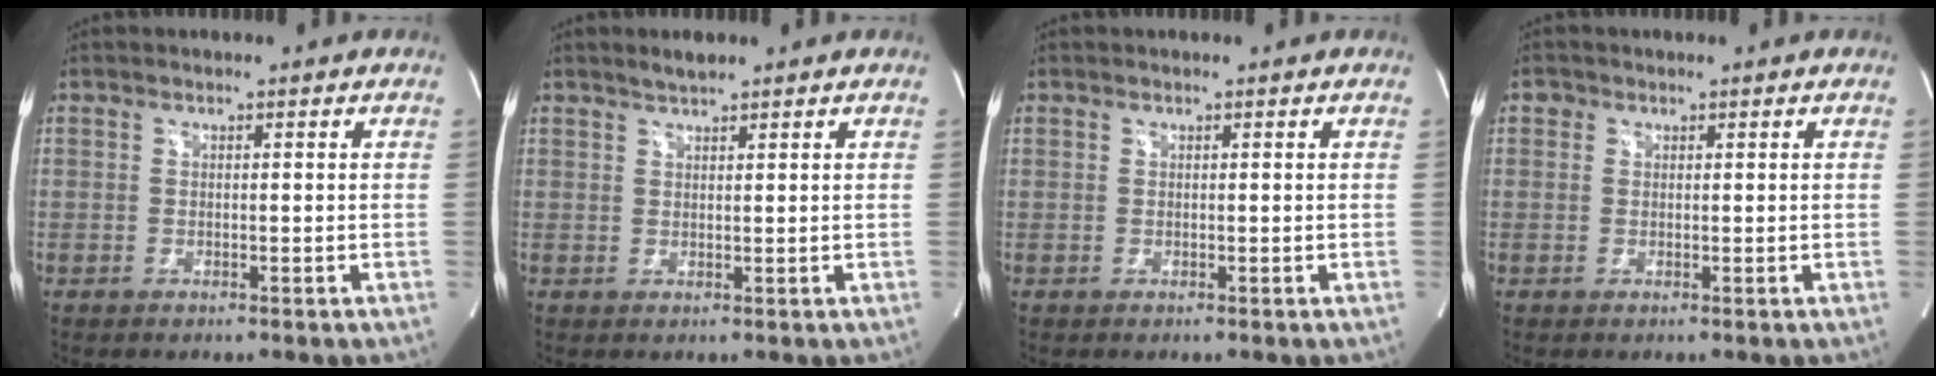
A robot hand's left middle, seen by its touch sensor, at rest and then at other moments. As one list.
[{"total": 2.0, "force": [1.8, 0.2, 0.8], "torque": [-0.021, 0.005, 0.036]}, {"total": 0.0}, {"total": 1.0, "force": [0.5, 0.8, 0.1], "torque": [0.008, 0.001, 0.006]}]